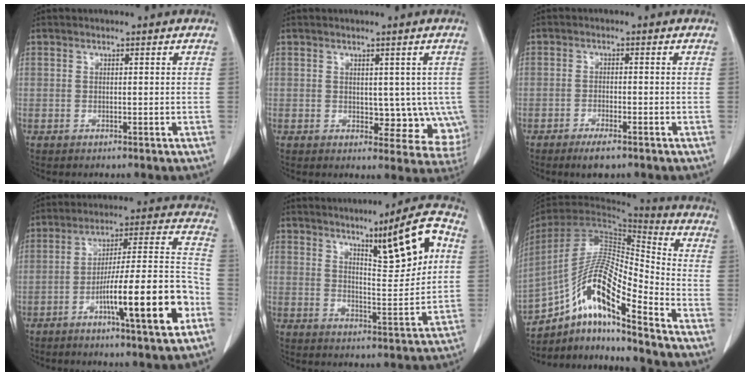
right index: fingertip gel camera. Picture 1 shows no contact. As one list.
[{"total": 7.5, "force": [-0.2, 4.9, 5.6], "torque": [-0.042, 0.002, 0.011]}, {"total": 3.5, "force": [-2.4, 0.7, 2.4], "torque": [-0.046, -0.004, -0.039]}, {"total": 17.1, "force": [-7.1, 0.8, 15.6], "torque": [-0.245, 0.006, -0.108]}, {"total": 11.2, "force": [4.7, 1.3, 10.1], "torque": [-0.152, 0.003, 0.076]}, {"total": 16.7, "force": [-10.8, 2.2, 12.6], "torque": [-0.250, 0.007, -0.194]}]